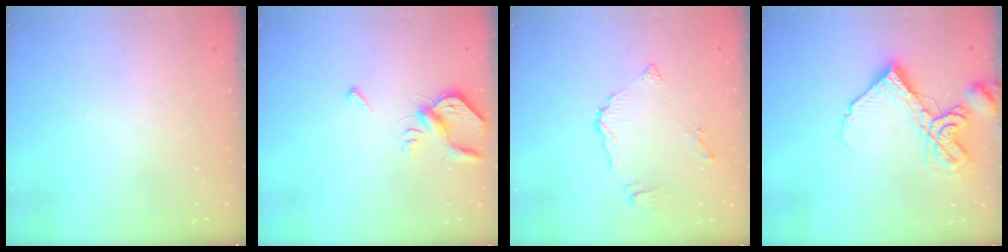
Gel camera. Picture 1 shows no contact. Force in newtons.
{"total": 5.6, "press": 5.6, "slide": 1.0}
{"total": 7.2, "press": 7.1, "slide": 0.8}
{"total": 12.1, "press": 12.0, "slide": 1.3}